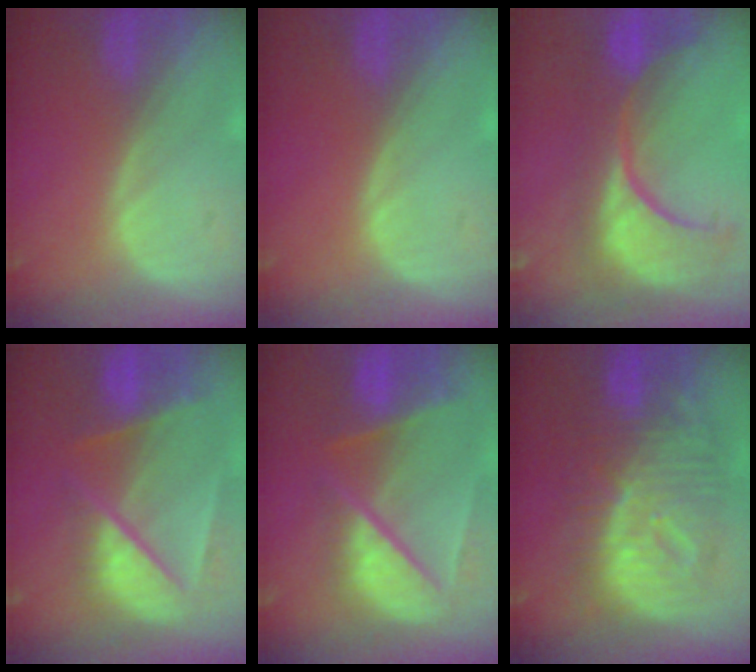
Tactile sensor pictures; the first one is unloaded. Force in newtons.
{"total": 0.0}
{"total": 11.9, "press": 10.8, "slide": 4.8}
{"total": 9.4, "press": 8.2, "slide": 4.6}
{"total": 10.3, "press": 8.6, "slide": 5.5}
{"total": 12.5, "press": 12.4, "slide": 1.1}